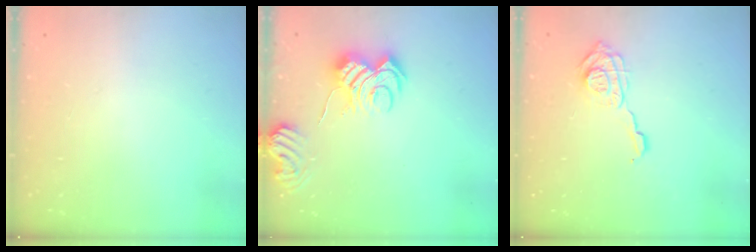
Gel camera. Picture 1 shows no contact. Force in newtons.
{"total": 8.5, "press": 8.5, "slide": 0.9}
{"total": 11.7, "press": 11.6, "slide": 1.0}